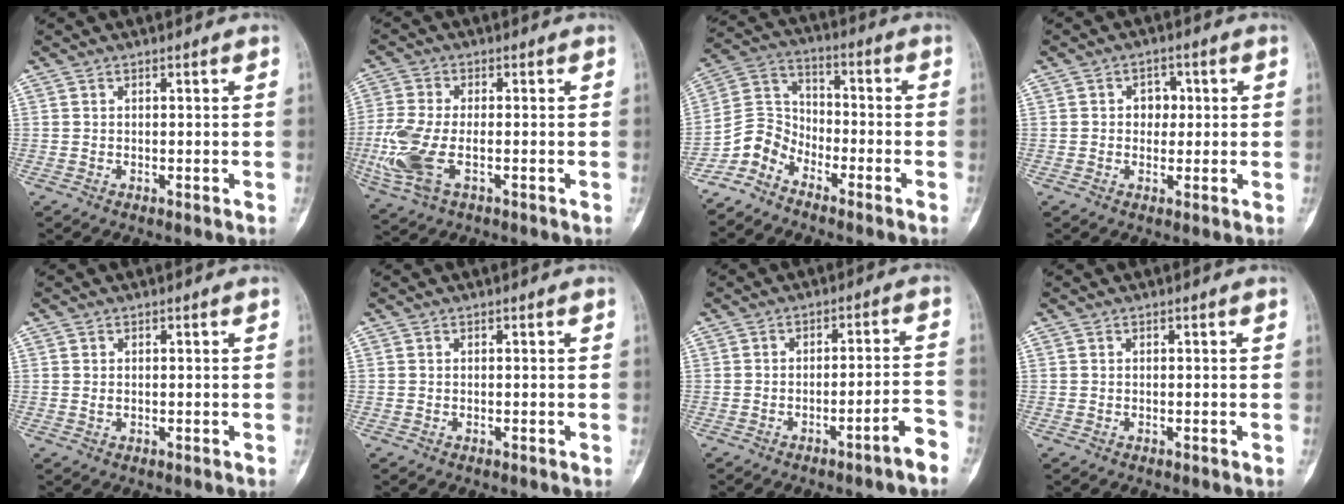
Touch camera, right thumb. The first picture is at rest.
{"total": 11.0, "force": [-2.9, 5.6, 9.1], "torque": [-0.224, -0.002, -0.056]}
{"total": 7.3, "force": [-6.0, 3.8, 1.4], "torque": [-0.022, 0.061, -0.135]}
{"total": 3.7, "force": [0.4, 3.0, 2.1], "torque": [-0.005, 0.006, 0.001]}
{"total": 0.6, "force": [0.1, 0.5, 0.4], "torque": [-0.008, 0.000, 0.003]}
{"total": 0.0}
{"total": 5.5, "force": [-3.8, 0.2, 3.9], "torque": [-0.061, 0.037, -0.051]}
{"total": 0.0}